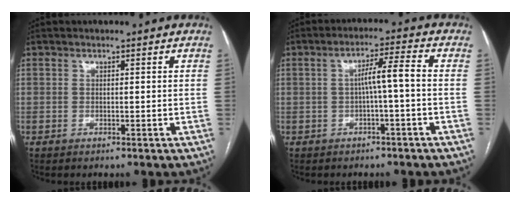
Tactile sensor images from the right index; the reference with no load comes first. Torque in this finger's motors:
{"motor_torque": [0.73, -0.16, 0.36, 0.10]}